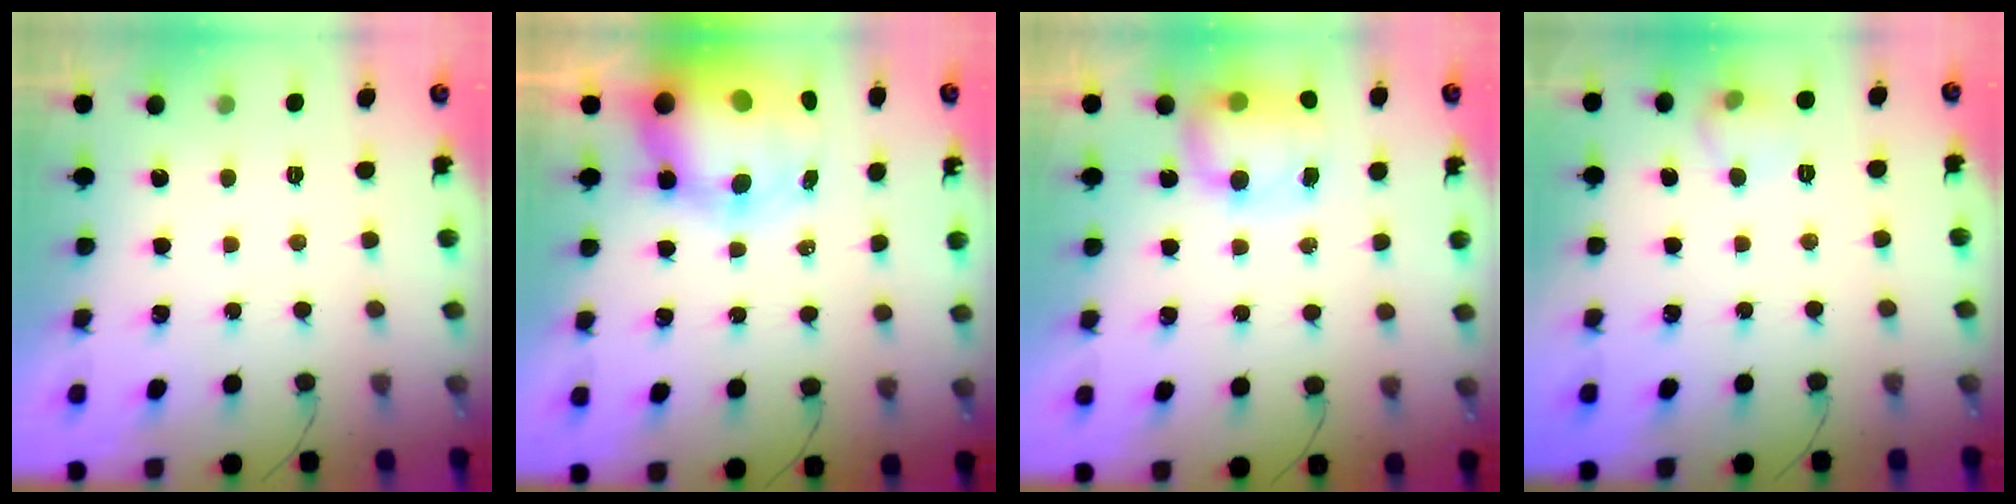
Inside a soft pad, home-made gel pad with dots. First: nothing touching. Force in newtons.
{"total": 12.3, "press": 12.0, "slide": 2.7}
{"total": 7.7, "press": 7.6, "slide": 1.4}
{"total": 6.7, "press": 5.8, "slide": 3.4}